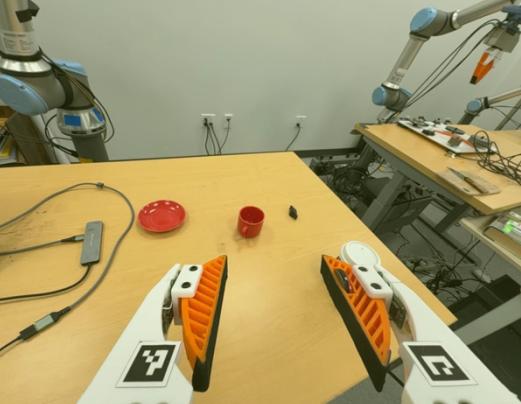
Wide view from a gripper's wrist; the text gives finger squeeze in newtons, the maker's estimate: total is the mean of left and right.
{"total": 0.0}